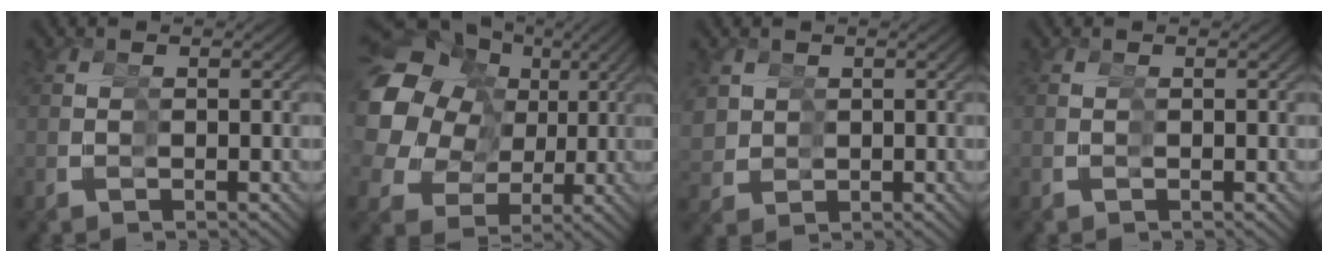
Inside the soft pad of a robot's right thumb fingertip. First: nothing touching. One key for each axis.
{"total": 15.3, "fx": 3.6, "fy": 11.5, "fz": 9.3, "tx": -0.197, "ty": 0.006, "tz": 0.055}
{"total": 2.8, "fx": 1.9, "fy": 2.1, "fz": -0.2, "tx": -0.012, "ty": -0.008, "tz": 0.041}
{"total": 0.0}